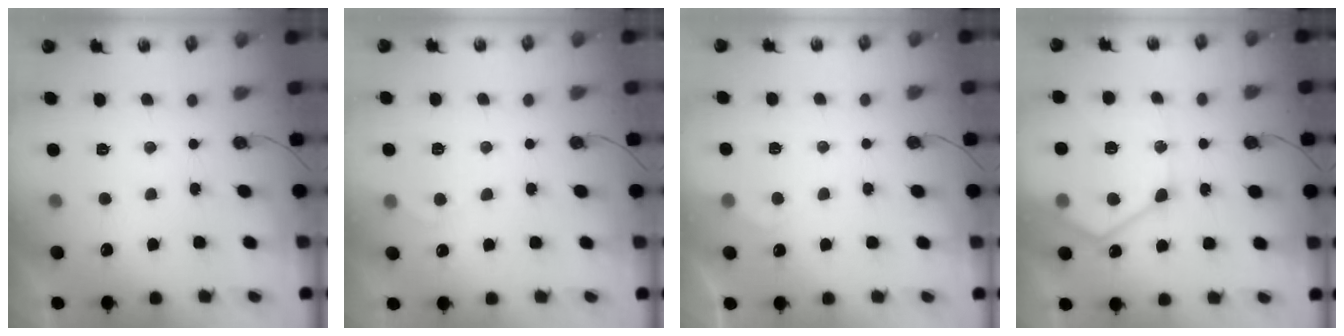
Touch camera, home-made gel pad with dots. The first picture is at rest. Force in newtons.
{"total": 4.9, "press": 4.8, "slide": 0.6}
{"total": 3.6, "press": 3.5, "slide": 0.4}
{"total": 16.9, "press": 16.8, "slide": 1.6}